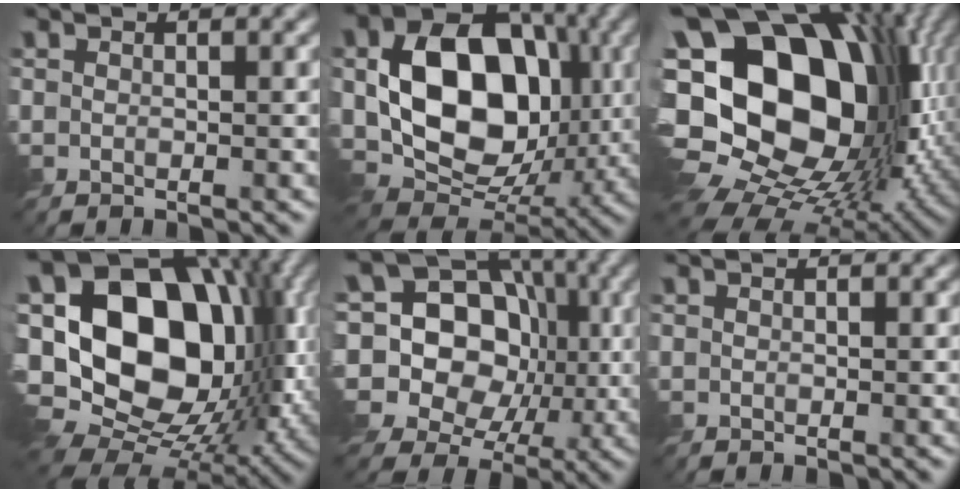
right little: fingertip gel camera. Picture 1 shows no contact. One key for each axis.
{"total": 12.4, "fx": 0.5, "fy": 9.1, "fz": 8.5, "tx": -0.144, "ty": -0.007, "tz": 0.011}
{"total": 21.8, "fx": -0.4, "fy": 15.9, "fz": 14.9, "tx": -0.287, "ty": 0.006, "tz": -0.021}
{"total": 19.3, "fx": 0.3, "fy": 13.7, "fz": 13.6, "tx": -0.245, "ty": 0.002, "tz": 0.023}
{"total": 17.3, "fx": 1.0, "fy": 14.8, "fz": 8.9, "tx": -0.199, "ty": 0.063, "tz": -0.018}
{"total": 0.0}